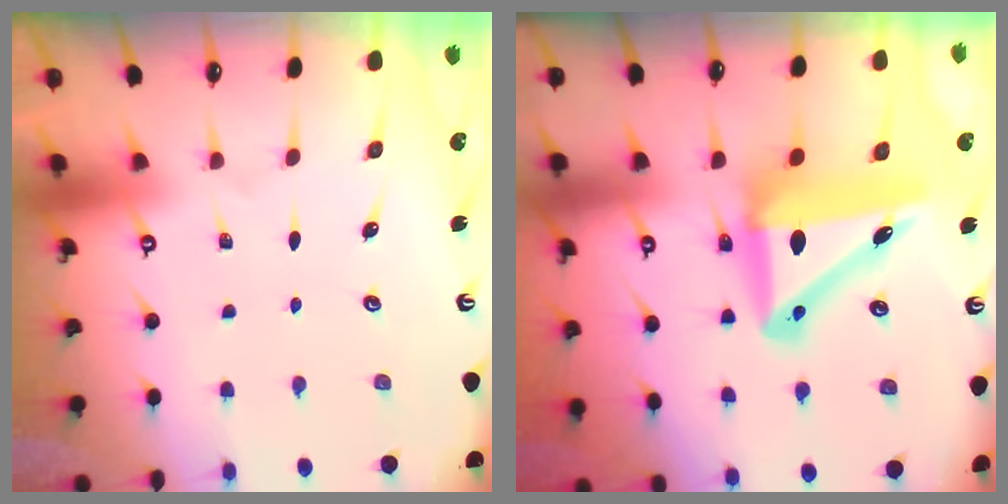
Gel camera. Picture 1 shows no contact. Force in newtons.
{"total": 14.3, "press": 13.8, "slide": 3.8}